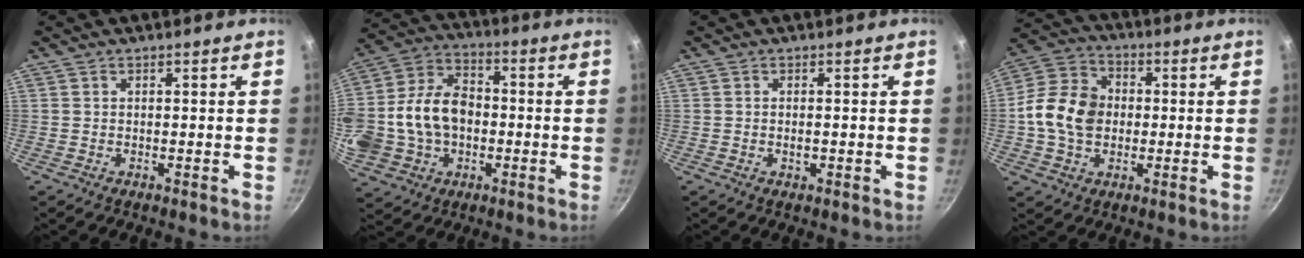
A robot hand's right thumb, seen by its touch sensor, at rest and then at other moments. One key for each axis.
{"total": 21.5, "fx": -2.0, "fy": 16.1, "fz": 14.2, "tx": -0.287, "ty": 0.044, "tz": -0.035}
{"total": 1.4, "fx": -0.3, "fy": 0.7, "fz": 1.2, "tx": -0.020, "ty": 0.001, "tz": -0.005}
{"total": 13.4, "fx": -0.5, "fy": 10.5, "fz": 8.4, "tx": -0.130, "ty": 0.020, "tz": -0.025}